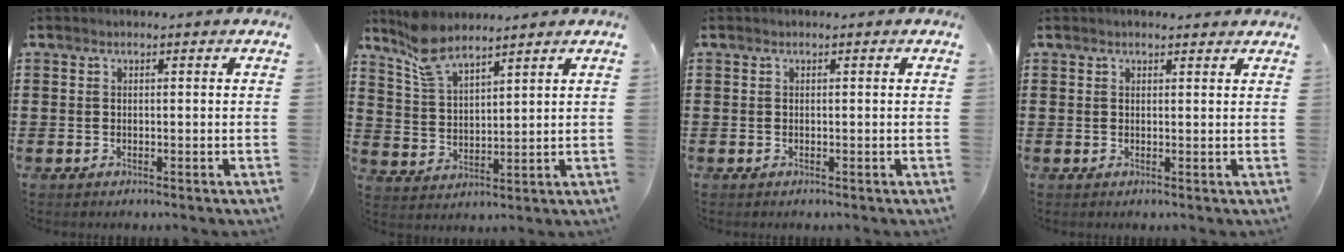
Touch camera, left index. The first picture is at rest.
{"total": 6.9, "force": [5.9, 1.5, 3.3], "torque": [-0.084, -0.009, 0.111]}
{"total": 0.0}
{"total": 1.3, "force": [1.2, 0.3, 0.3], "torque": [-0.007, 0.003, 0.023]}